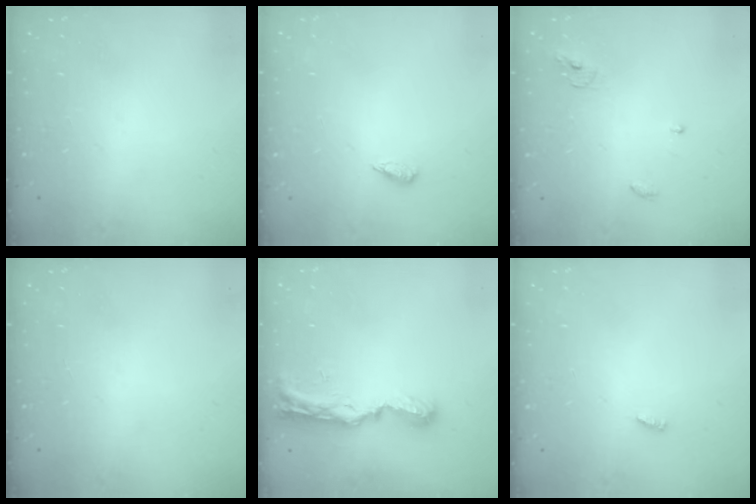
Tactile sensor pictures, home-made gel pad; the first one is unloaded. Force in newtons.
{"total": 2.2, "press": 2.2, "slide": 0.4}
{"total": 3.9, "press": 3.9, "slide": 0.2}
{"total": 0.0}
{"total": 8.8, "press": 8.8, "slide": 1.0}
{"total": 2.8, "press": 2.7, "slide": 0.3}